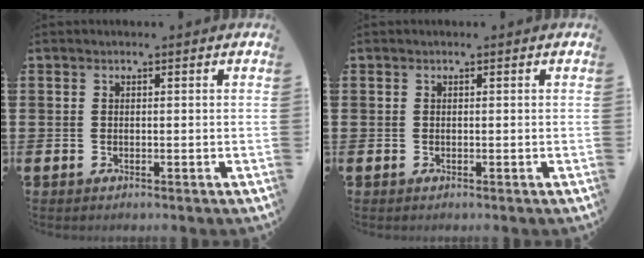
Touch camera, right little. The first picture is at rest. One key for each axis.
{"total": 0.0}